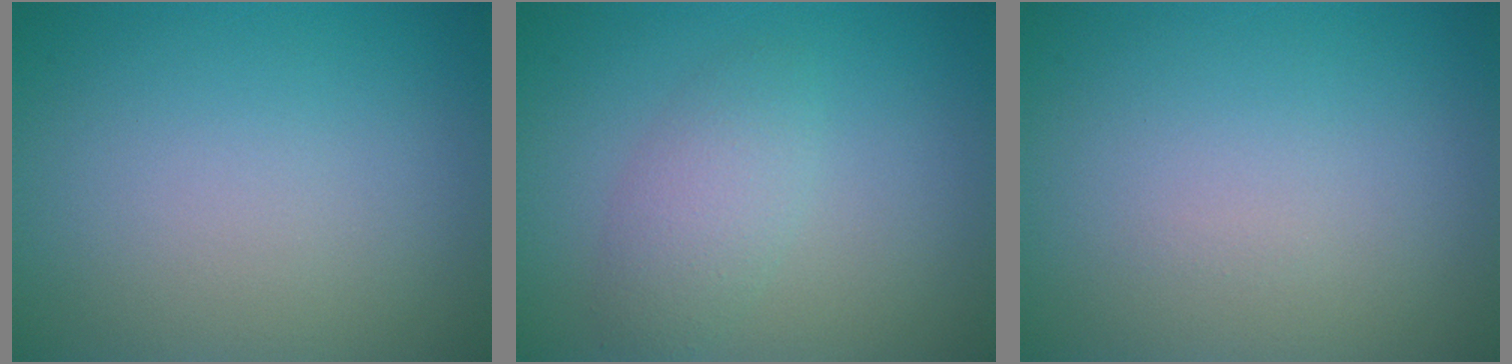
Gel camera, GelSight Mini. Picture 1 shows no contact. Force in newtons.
{"total": 2.6, "press": 2.6, "slide": 0.1}
{"total": 0.0}